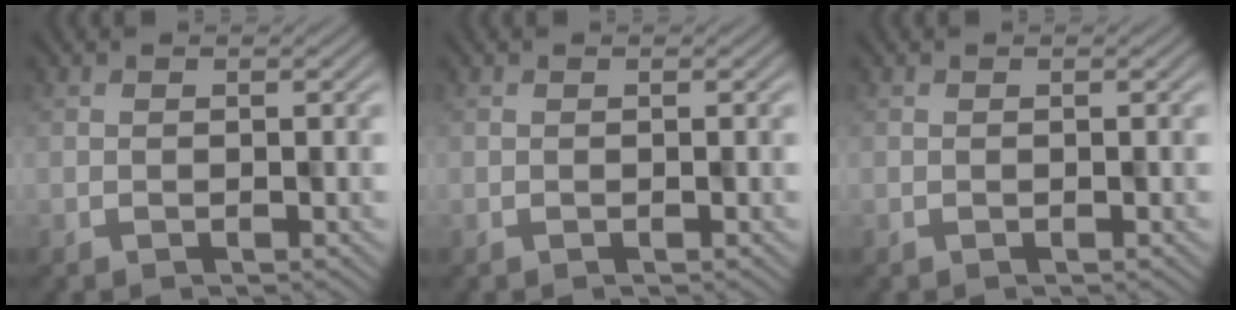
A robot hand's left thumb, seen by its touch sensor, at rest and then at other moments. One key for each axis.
{"total": 0.0}
{"total": 0.0}